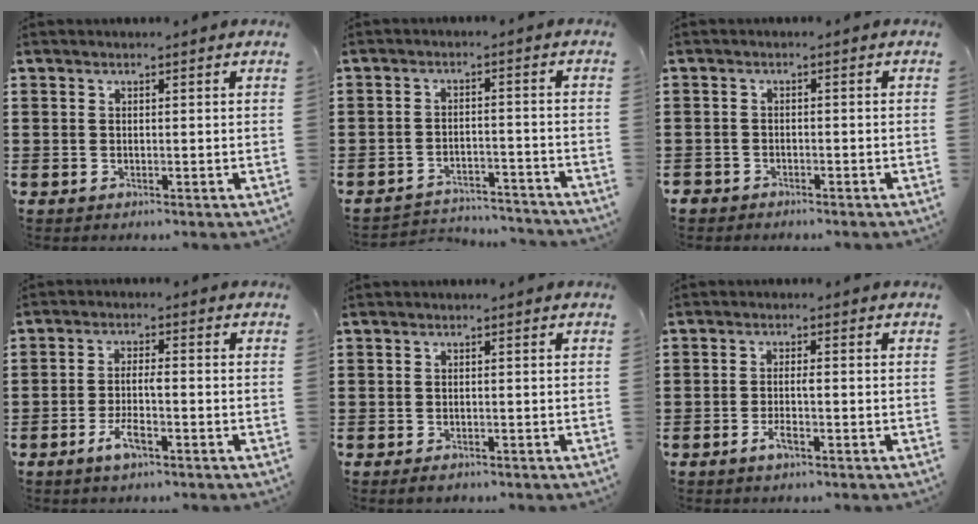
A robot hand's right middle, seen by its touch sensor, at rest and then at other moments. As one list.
[{"total": 3.5, "force": [-3.5, 0.4, 0.3], "torque": [-0.010, 0.003, -0.074]}, {"total": 1.7, "force": [-1.6, 0.5, -0.2], "torque": [-0.001, 0.000, -0.037]}, {"total": 4.1, "force": [-2.0, 1.1, 3.4], "torque": [-0.077, 0.001, -0.044]}, {"total": 0.9, "force": [-0.8, 0.4, 0.4], "torque": [-0.009, -0.003, -0.015]}, {"total": 2.5, "force": [-1.1, 0.6, 2.1], "torque": [-0.044, 0.000, -0.023]}]